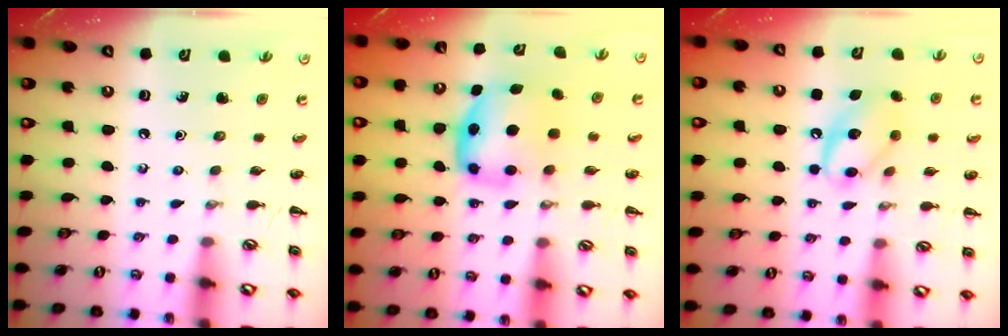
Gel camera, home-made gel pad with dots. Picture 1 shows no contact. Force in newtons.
{"total": 6.2, "press": 6.2, "slide": 0.8}
{"total": 12.4, "press": 12.3, "slide": 1.6}